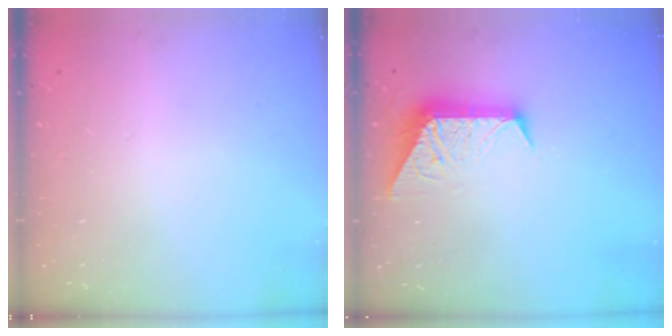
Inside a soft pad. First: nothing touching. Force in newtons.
{"total": 9.3, "press": 9.2, "slide": 0.7}